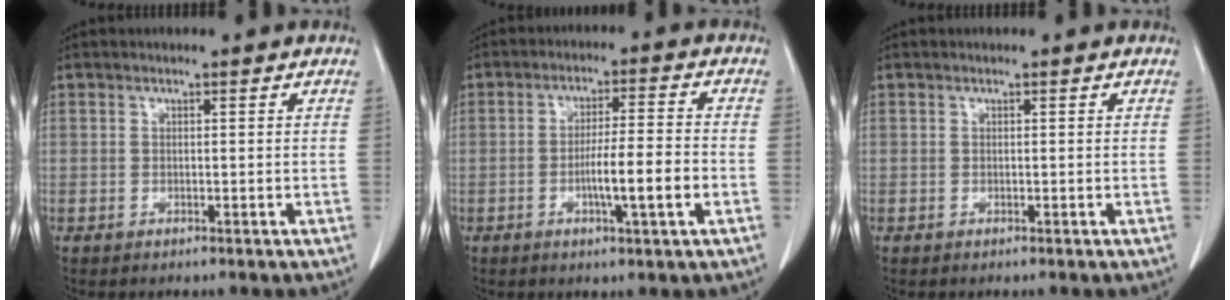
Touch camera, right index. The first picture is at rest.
{"total": 7.7, "force": [-2.3, 0.0, 7.3], "torque": [-0.126, -0.002, -0.040]}
{"total": 0.0}